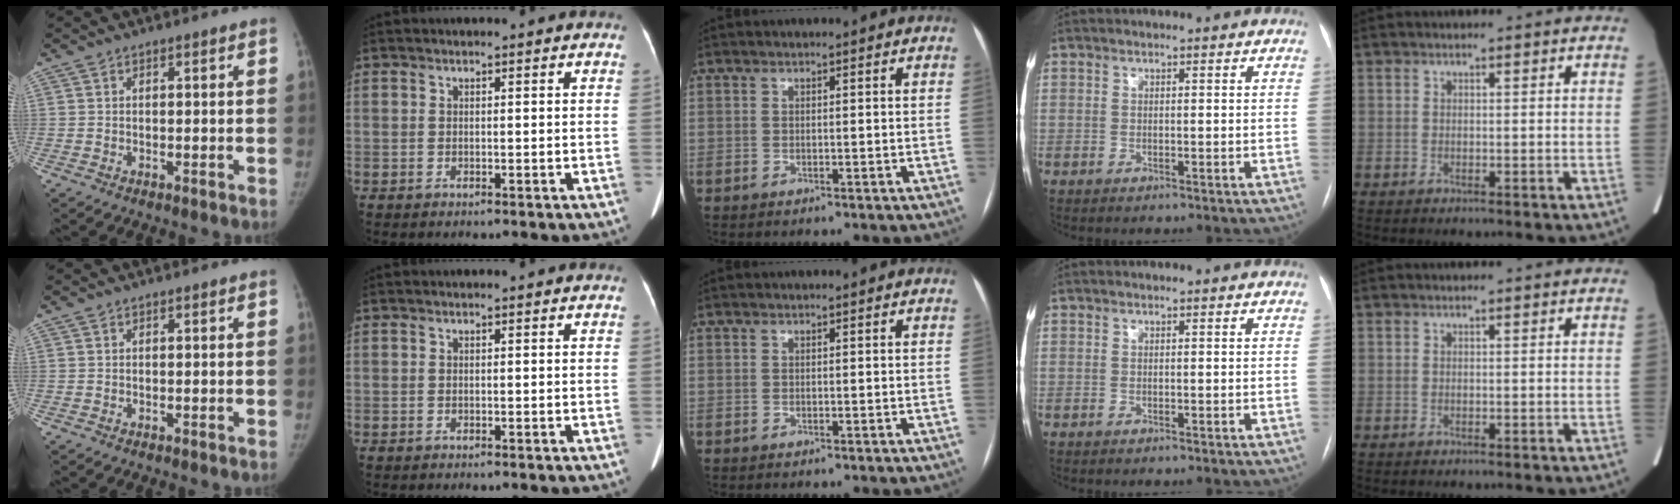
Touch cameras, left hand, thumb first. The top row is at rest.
{}